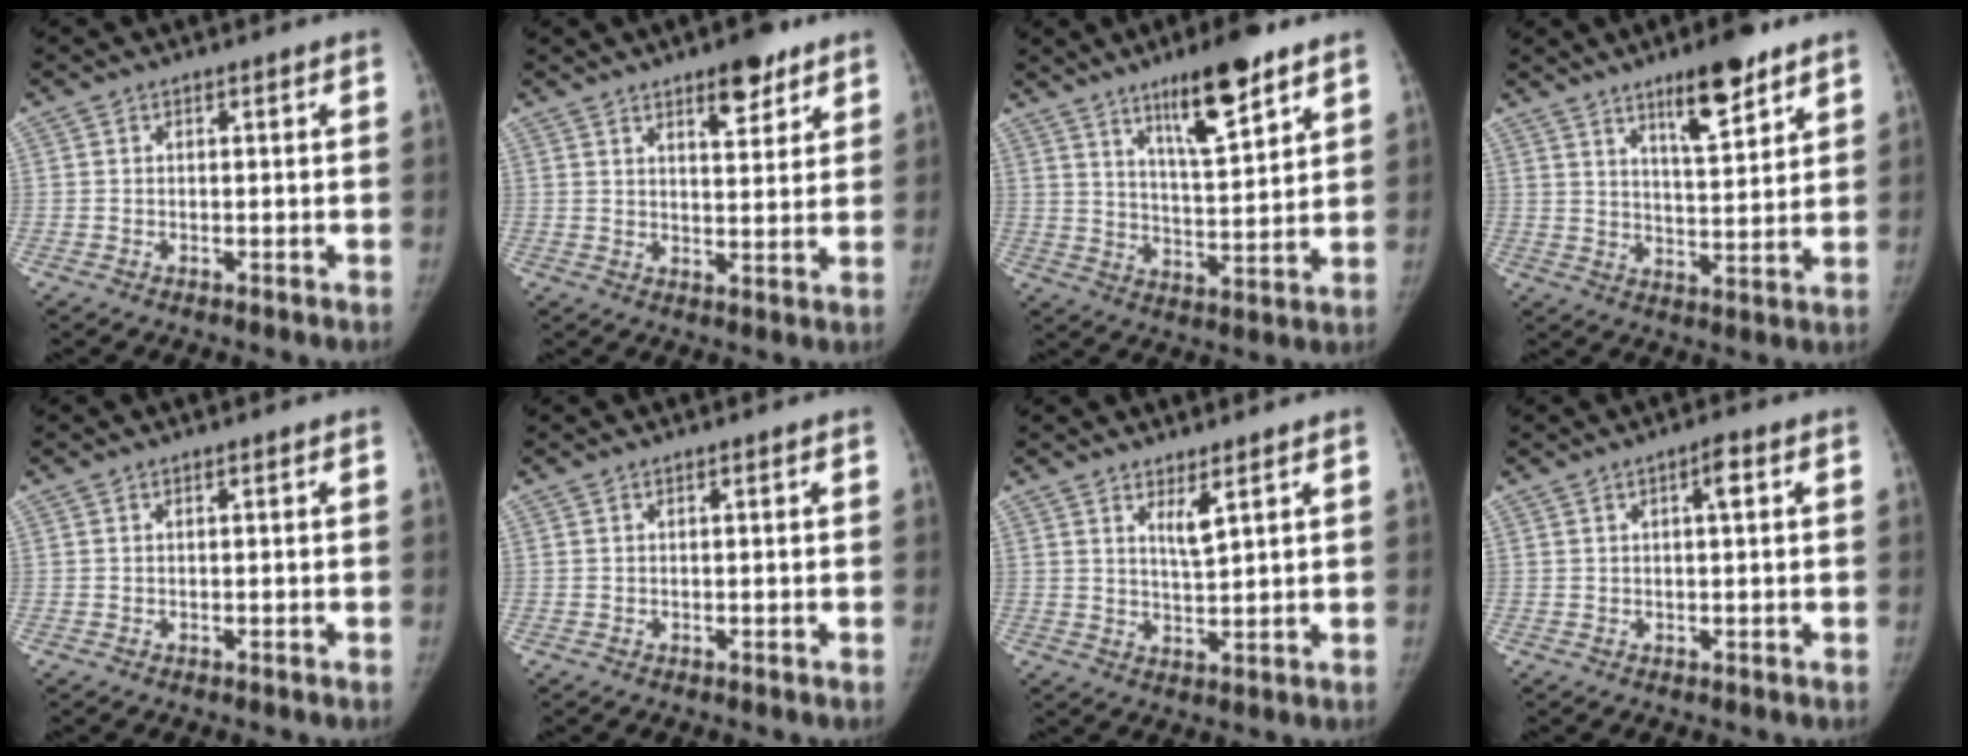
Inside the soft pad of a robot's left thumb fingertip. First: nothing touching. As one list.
[{"total": 7.4, "force": [4.9, 2.6, 4.9], "torque": [-0.052, -0.029, 0.070]}, {"total": 13.3, "force": [8.4, 2.9, 9.9], "torque": [-0.144, -0.050, 0.140]}, {"total": 11.0, "force": [7.1, 2.7, 7.9], "torque": [-0.107, -0.043, 0.114]}, {"total": 0.0}, {"total": 0.0}, {"total": 3.7, "force": [2.3, 0.6, 2.9], "torque": [-0.051, -0.026, 0.047]}, {"total": 2.7, "force": [0.9, 0.6, 2.4], "torque": [-0.037, 0.002, 0.012]}]